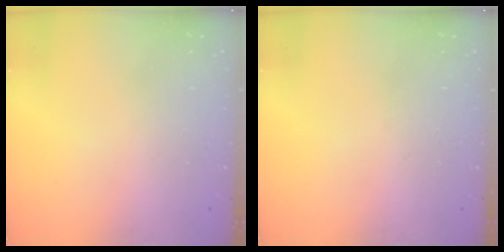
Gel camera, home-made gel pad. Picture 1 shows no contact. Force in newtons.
{"total": 0.0}